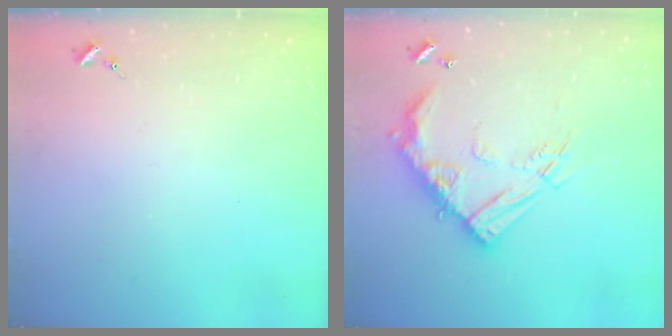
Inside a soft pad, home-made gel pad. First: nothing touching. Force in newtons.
{"total": 19.4, "press": 19.2, "slide": 2.1}